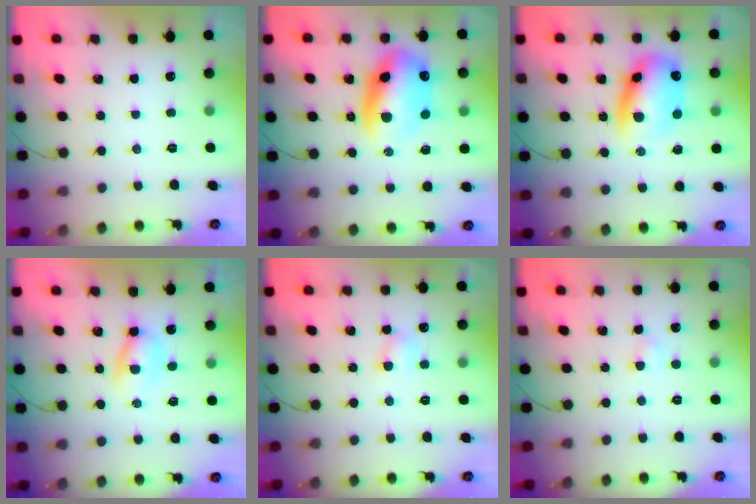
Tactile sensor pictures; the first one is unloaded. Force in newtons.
{"total": 13.7, "press": 13.2, "slide": 3.7}
{"total": 12.3, "press": 11.9, "slide": 3.3}
{"total": 3.1, "press": 3.0, "slide": 1.0}
{"total": 4.4, "press": 4.3, "slide": 0.9}
{"total": 2.6, "press": 2.3, "slide": 1.0}